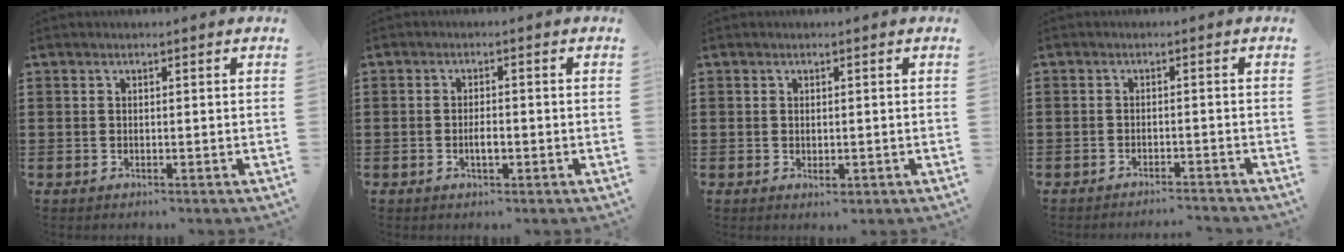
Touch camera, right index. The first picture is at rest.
{"total": 2.4, "force": [-0.7, 0.6, 2.2], "torque": [-0.042, -0.002, -0.011]}
{"total": 0.9, "force": [-0.1, 0.6, 0.8], "torque": [-0.015, 0.001, -0.001]}
{"total": 1.9, "force": [-1.9, -0.3, 0.3], "torque": [-0.007, 0.002, -0.039]}